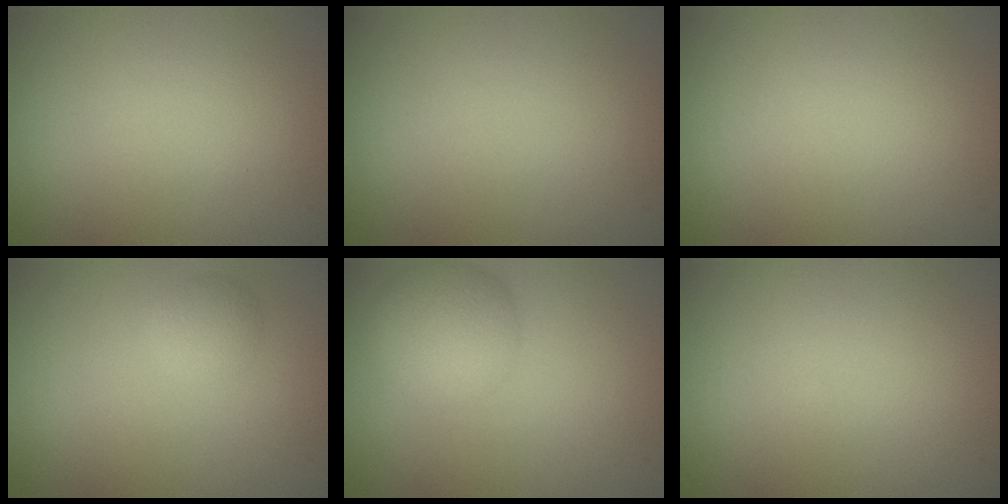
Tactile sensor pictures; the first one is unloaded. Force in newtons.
{"total": 0.0}
{"total": 0.0}
{"total": 1.6, "press": 1.6, "slide": 0.0}
{"total": 4.6, "press": 4.6, "slide": 0.2}
{"total": 0.0}